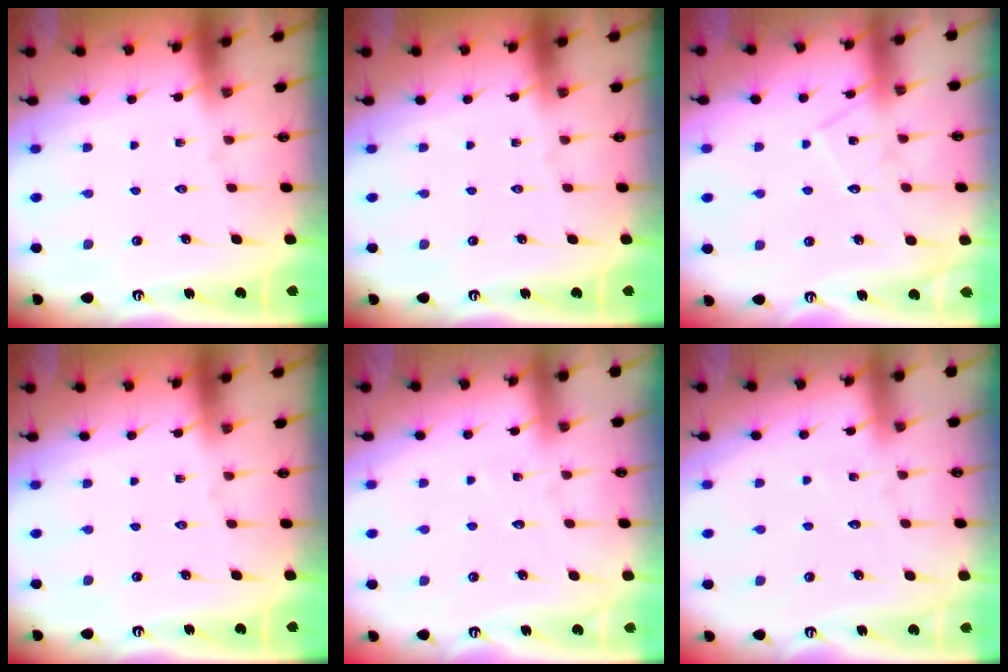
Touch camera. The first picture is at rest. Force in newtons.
{"total": 0.0}
{"total": 9.9, "press": 9.9, "slide": 0.6}
{"total": 0.0}
{"total": 3.1, "press": 3.1, "slide": 0.3}
{"total": 3.1, "press": 3.1, "slide": 0.3}